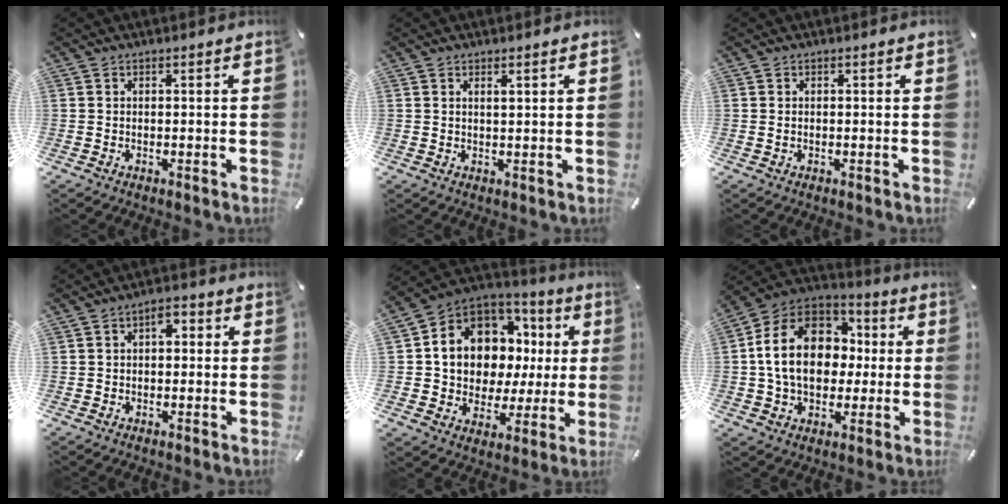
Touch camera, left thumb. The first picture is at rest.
{"total": 1.5, "force": [0.8, 0.2, 1.2], "torque": [-0.024, 0.000, 0.012]}
{"total": 0.5, "force": [0.0, 0.3, 0.5], "torque": [-0.009, 0.002, 0.000]}
{"total": 3.9, "force": [0.1, 2.7, 2.8], "torque": [-0.032, 0.006, -0.008]}
{"total": 11.5, "force": [3.7, 9.6, 5.1], "torque": [-0.099, -0.047, 0.075]}
{"total": 19.2, "force": [1.0, 14.9, 12.2], "torque": [-0.252, 0.014, 0.017]}